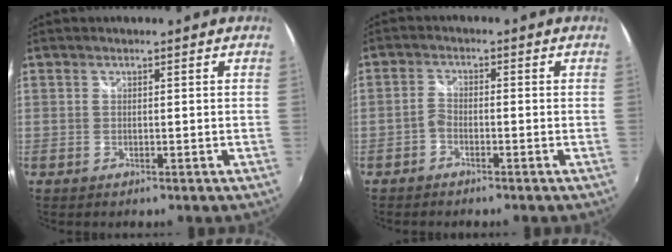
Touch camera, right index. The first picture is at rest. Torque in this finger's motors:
{"motor_torque": [-0.07, -0.03, 0.00, 0.00]}